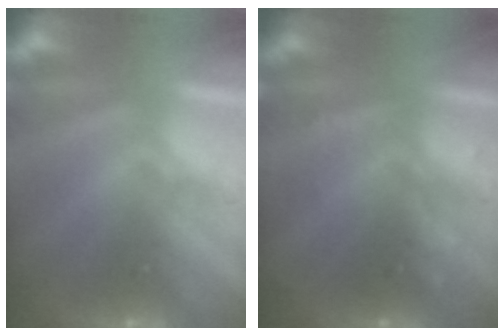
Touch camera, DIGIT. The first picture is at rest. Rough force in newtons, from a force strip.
{"total": 2.4}